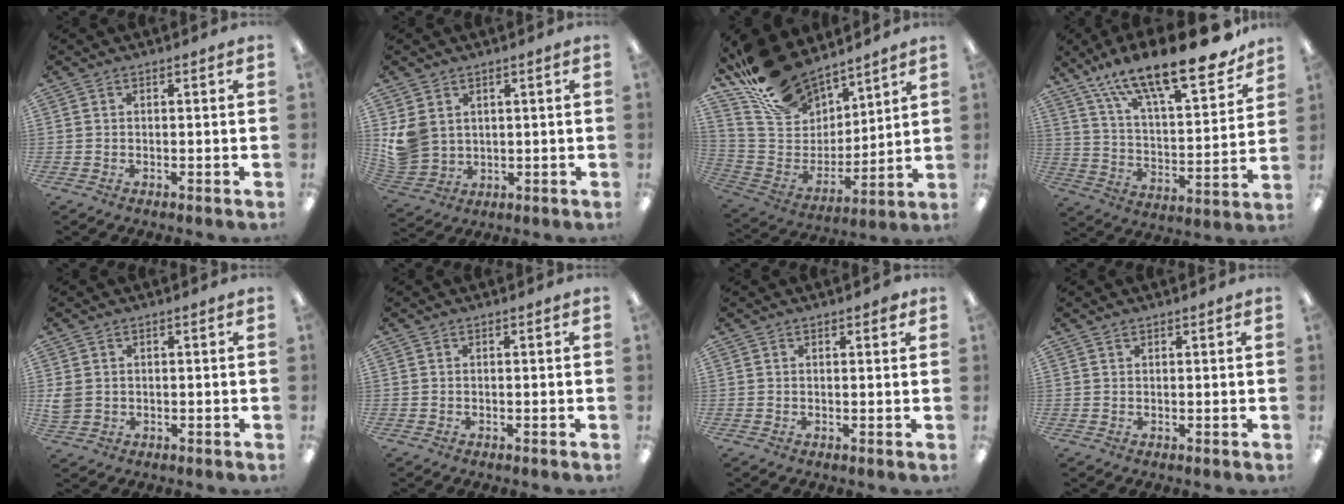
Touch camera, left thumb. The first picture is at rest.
{"total": 6.8, "force": [2.6, 5.6, 2.7], "torque": [-0.060, -0.001, 0.056]}
{"total": 19.2, "force": [15.9, 8.8, 6.2], "torque": [-0.149, -0.103, 0.300]}
{"total": 22.5, "force": [17.3, 5.9, 13.0], "torque": [-0.210, -0.113, 0.292]}
{"total": 2.8, "force": [0.7, 2.4, 1.3], "torque": [-0.026, 0.003, 0.015]}
{"total": 0.0}
{"total": 1.5, "force": [1.2, 0.3, 0.9], "torque": [-0.010, -0.003, 0.019]}
{"total": 0.8, "force": [0.8, 0.2, 0.2], "torque": [-0.006, 0.001, 0.014]}